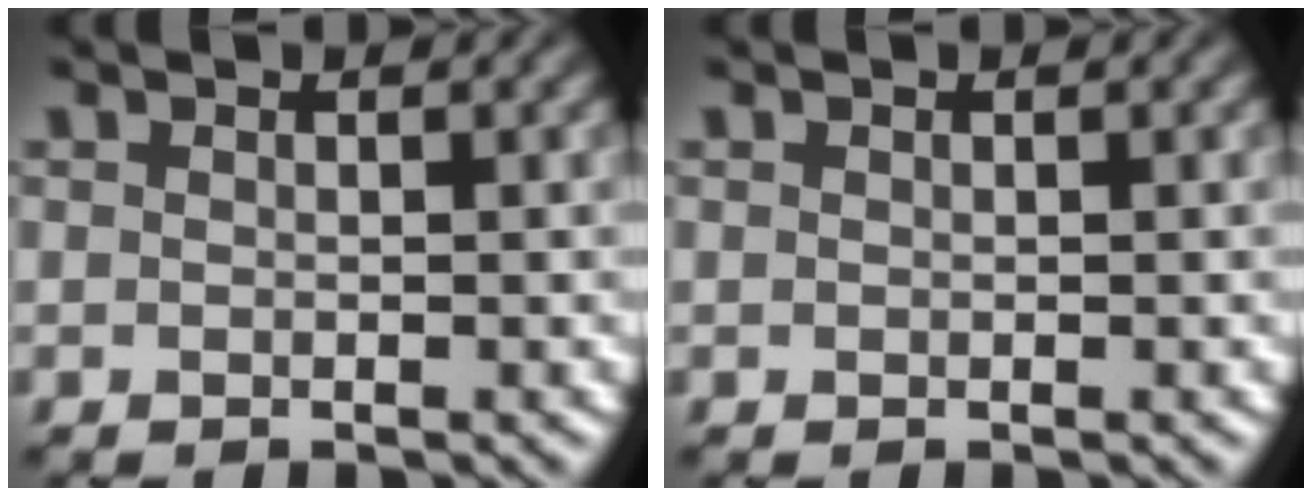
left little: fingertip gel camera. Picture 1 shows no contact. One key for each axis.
{"total": 0.0}